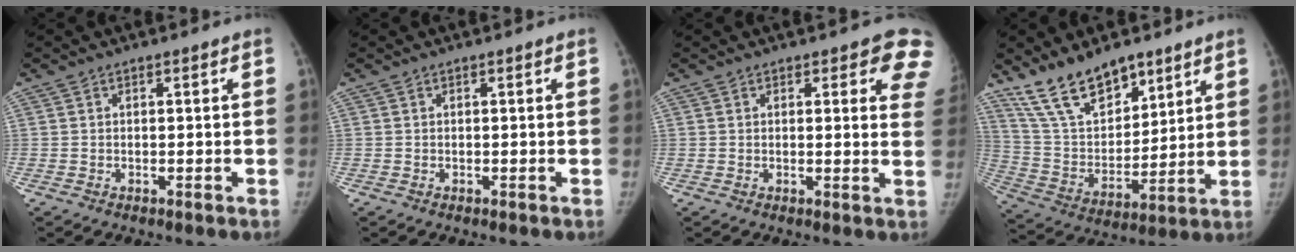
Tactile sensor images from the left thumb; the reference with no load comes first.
{"total": 0.0}
{"total": 7.6, "force": [4.8, 2.9, 5.1], "torque": [-0.022, -0.022, 0.037]}
{"total": 16.0, "force": [11.9, 7.3, 7.7], "torque": [-0.097, -0.062, 0.231]}